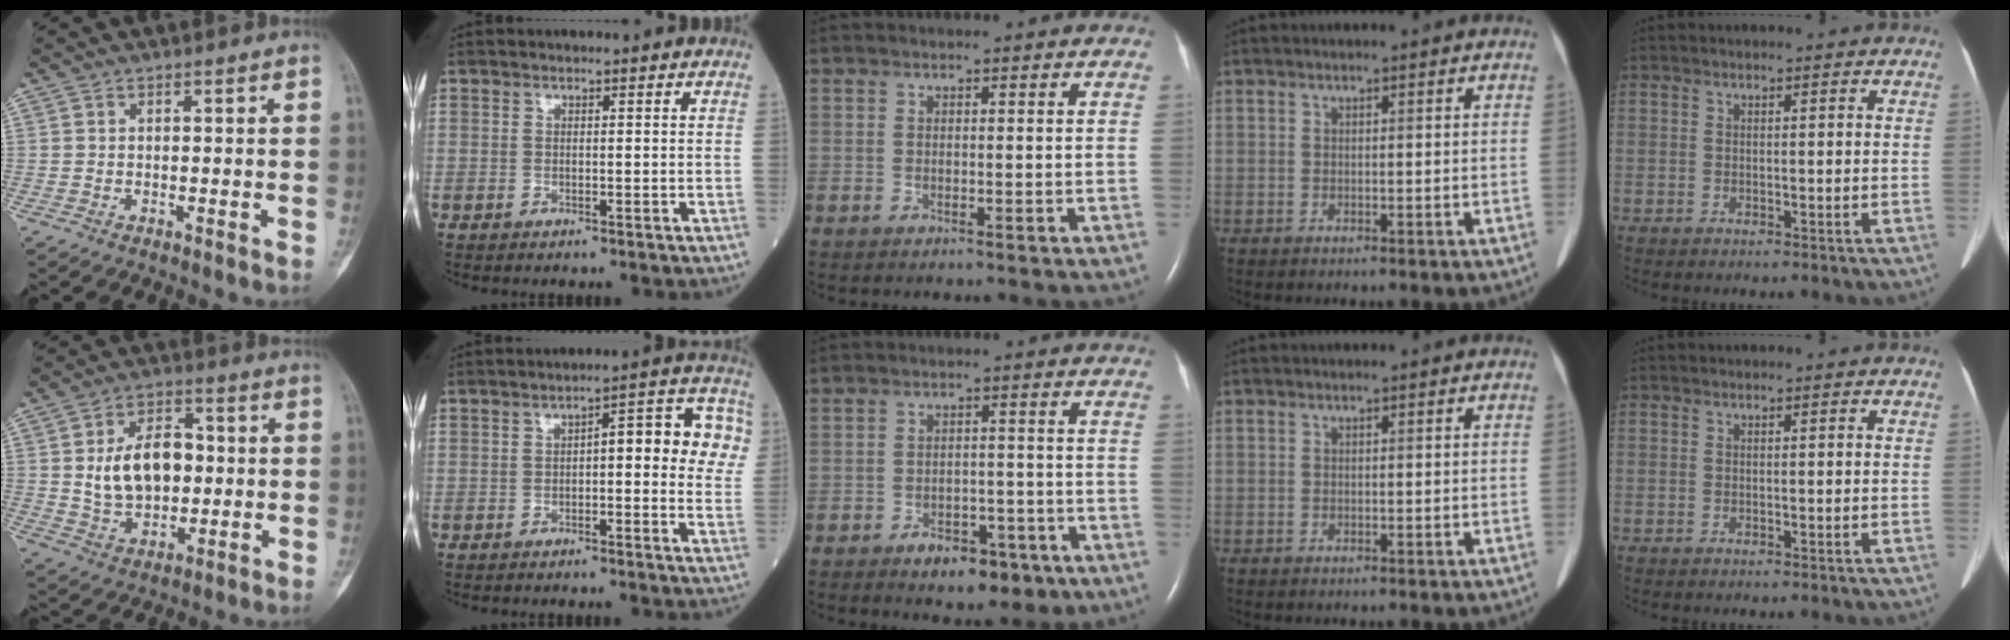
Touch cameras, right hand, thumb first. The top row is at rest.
{"thumb": {"total": 12.8, "force": [0.9, 8.5, 9.5], "torque": [-0.131, 0.008, 0.021]}, "index": {"total": 9.6, "force": [1.2, 2.9, 9.1], "torque": [-0.104, 0.033, 0.008]}, "middle": {"total": 7.2, "force": [-4.4, 3.7, 4.3], "torque": [-0.056, 0.008, -0.060]}}